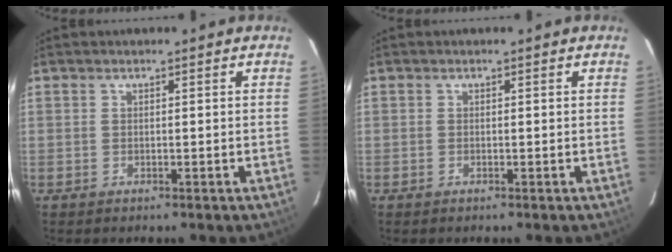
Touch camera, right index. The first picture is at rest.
{"total": 0.0}